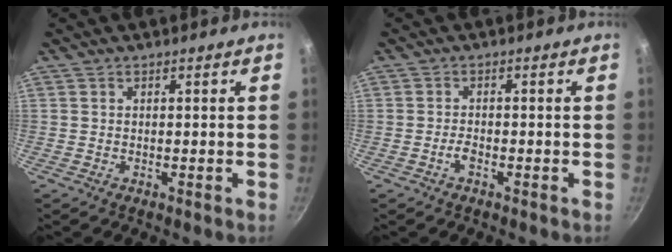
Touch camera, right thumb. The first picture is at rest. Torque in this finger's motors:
{"motor_torque": [-0.44, -0.17, 0.41, -0.33, -0.01]}